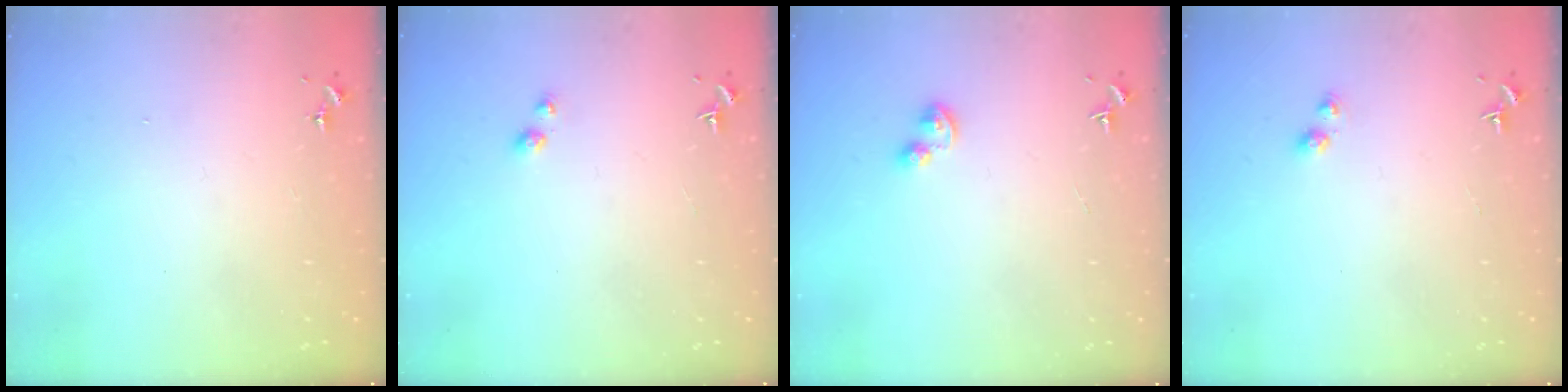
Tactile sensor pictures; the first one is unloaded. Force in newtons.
{"total": 2.9, "press": 2.8, "slide": 0.4}
{"total": 3.8, "press": 3.8, "slide": 0.5}
{"total": 3.3, "press": 3.2, "slide": 0.6}